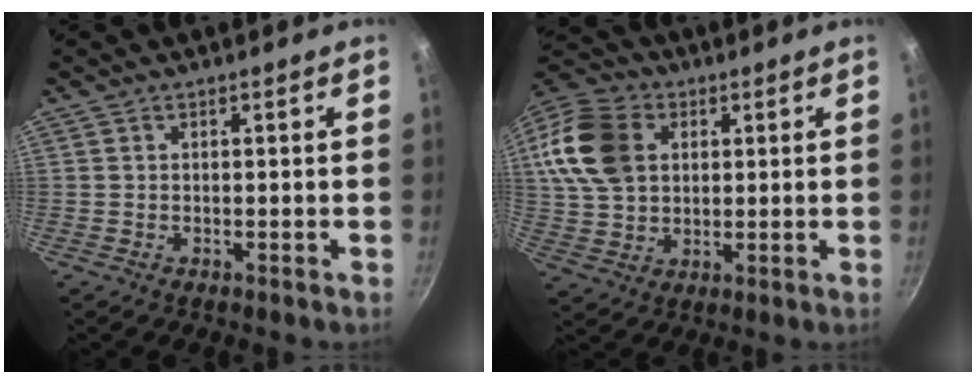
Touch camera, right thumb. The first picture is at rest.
{"total": 16.6, "force": [3.9, 12.4, 10.4], "torque": [-0.192, 0.013, 0.068]}